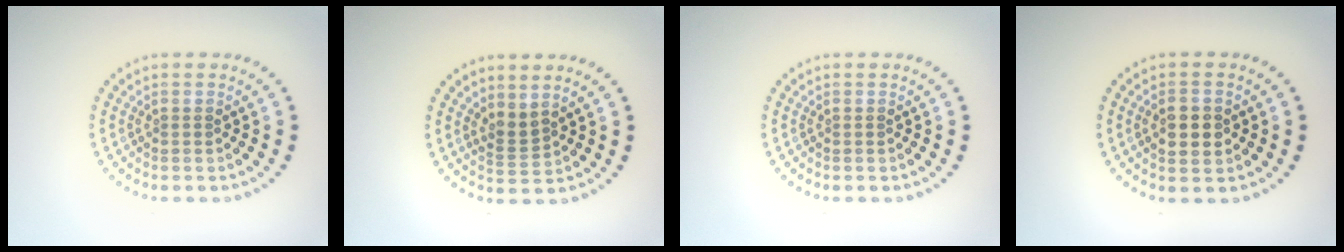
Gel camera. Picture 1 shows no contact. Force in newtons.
{"total": 1.8, "press": 1.3, "slide": 1.3}
{"total": 0.0}
{"total": 2.9, "press": 2.9, "slide": 0.2}